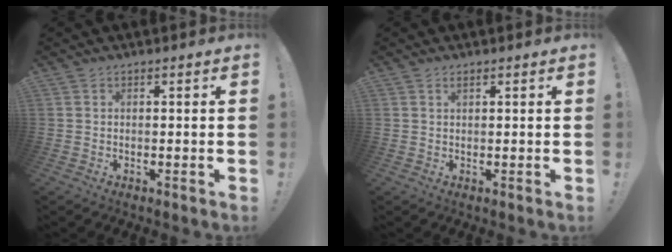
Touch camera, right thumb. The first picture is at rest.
{"total": 0.7, "force": [0.5, 0.2, 0.5], "torque": [-0.006, 0.000, 0.009]}